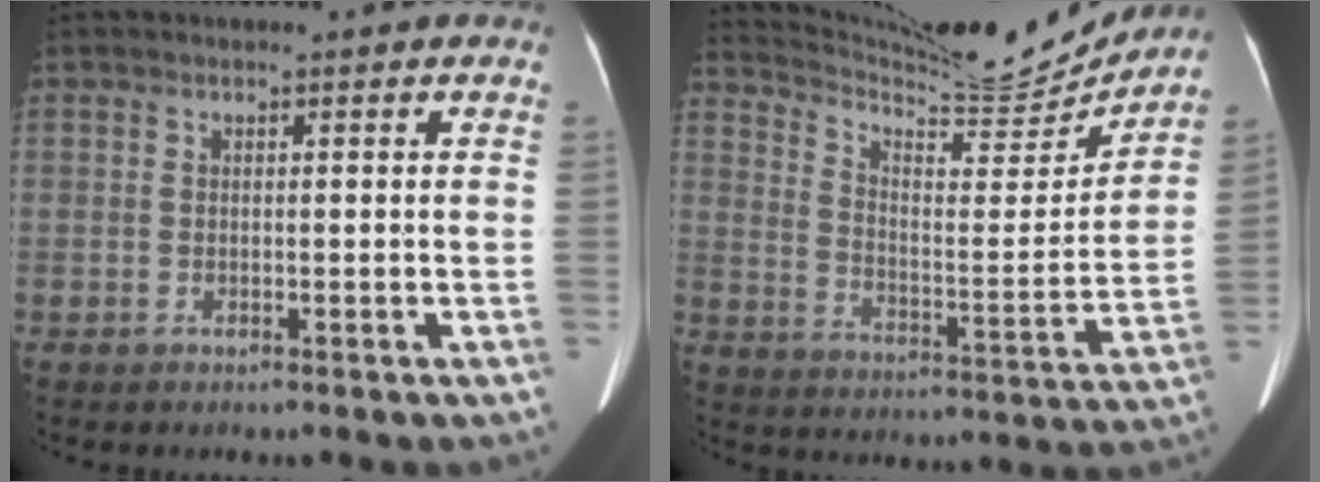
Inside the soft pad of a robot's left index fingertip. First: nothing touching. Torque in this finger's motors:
{"motor_torque": [0.71, -1.43, -0.02, -0.01]}